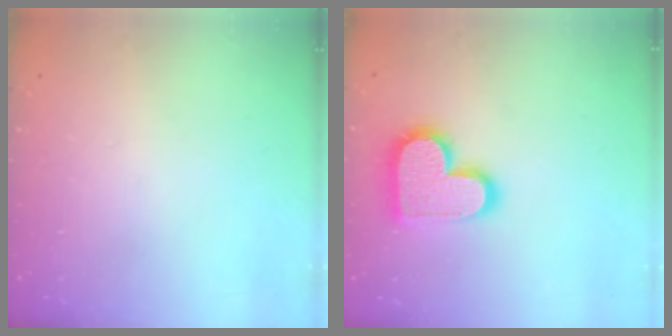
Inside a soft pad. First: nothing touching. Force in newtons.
{"total": 16.0, "press": 16.0, "slide": 0.9}